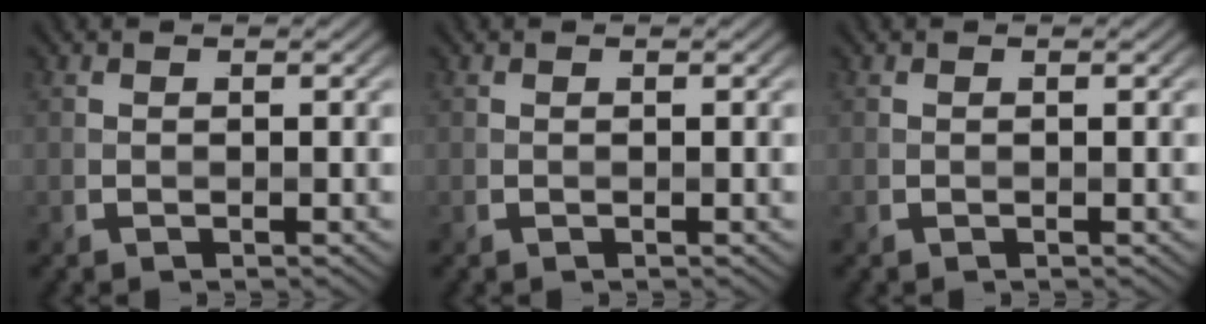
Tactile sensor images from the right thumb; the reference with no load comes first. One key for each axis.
{"total": 0.0}
{"total": 0.0}